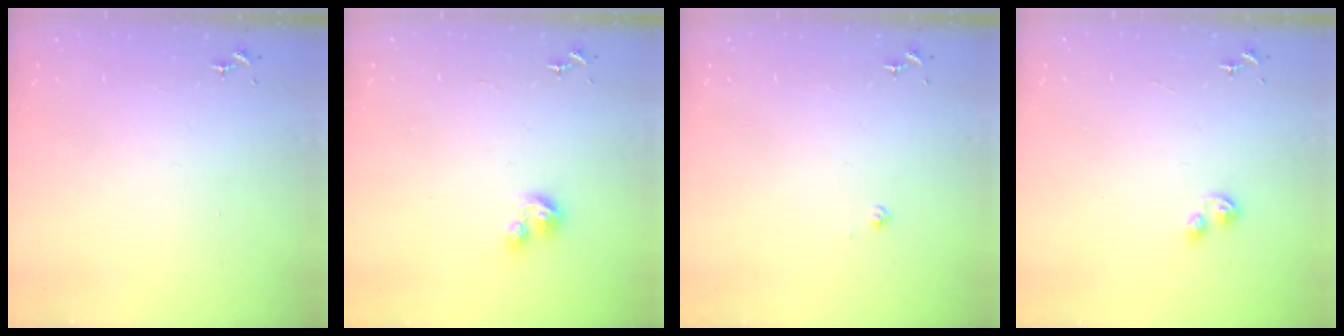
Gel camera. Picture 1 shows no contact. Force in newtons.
{"total": 3.9, "press": 3.9, "slide": 0.3}
{"total": 1.9, "press": 1.9, "slide": 0.1}
{"total": 3.7, "press": 3.7, "slide": 0.4}